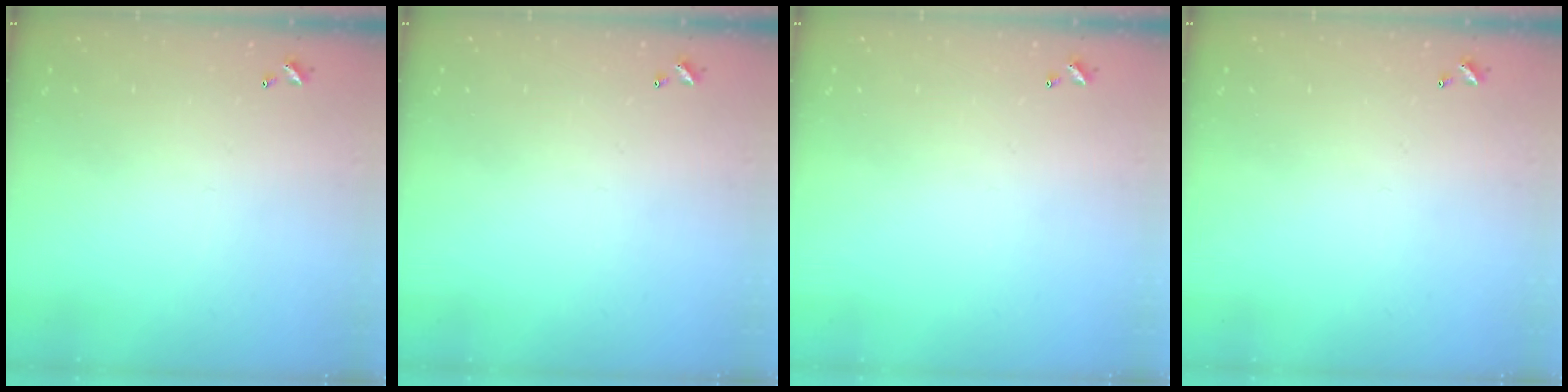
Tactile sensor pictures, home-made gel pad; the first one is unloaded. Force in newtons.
{"total": 0.0}
{"total": 0.0}
{"total": 0.0}